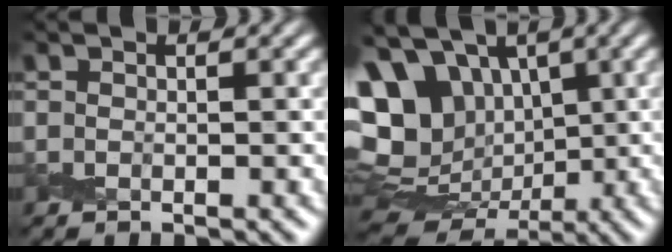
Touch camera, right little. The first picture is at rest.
{"total": 15.1, "force": [3.0, 11.7, 9.0], "torque": [-0.179, -0.002, 0.063]}